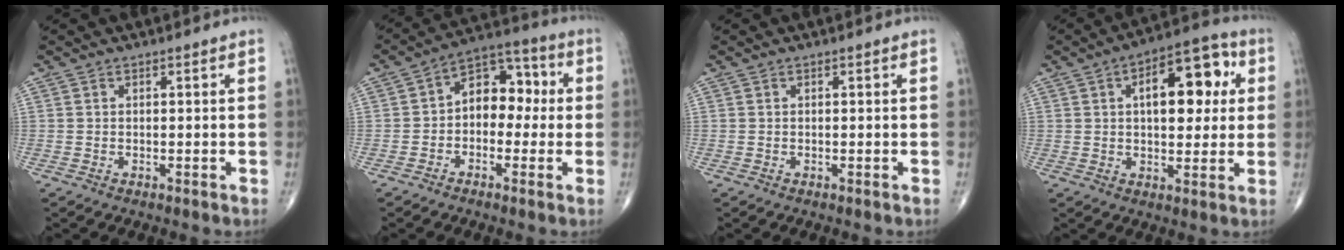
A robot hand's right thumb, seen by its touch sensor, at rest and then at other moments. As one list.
[{"total": 10.2, "force": [0.0, 7.0, 7.4], "torque": [-0.070, 0.041, -0.017]}, {"total": 0.0}, {"total": 14.8, "force": [3.5, 7.5, 12.2], "torque": [-0.136, 0.015, 0.046]}]